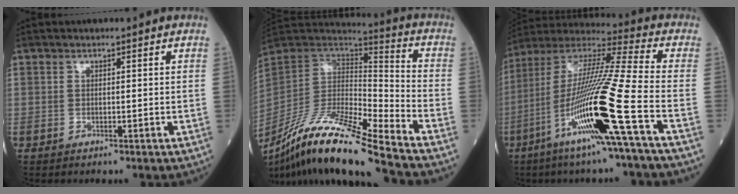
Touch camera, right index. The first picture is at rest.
{"total": 20.5, "force": [-15.6, 0.5, 13.2], "torque": [-0.278, -0.025, -0.293]}
{"total": 20.4, "force": [-7.7, -1.4, 18.9], "torque": [-0.397, -0.030, -0.155]}